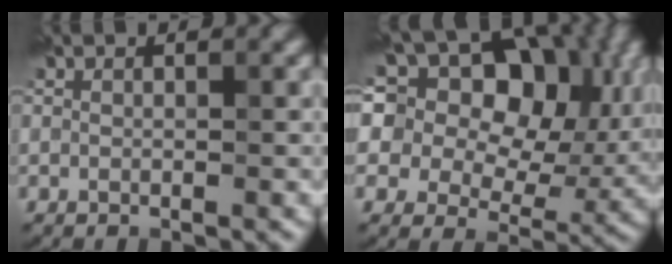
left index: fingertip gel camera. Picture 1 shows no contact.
{"total": 23.3, "force": [12.2, 14.2, 13.9], "torque": [-0.242, 0.088, 0.177]}